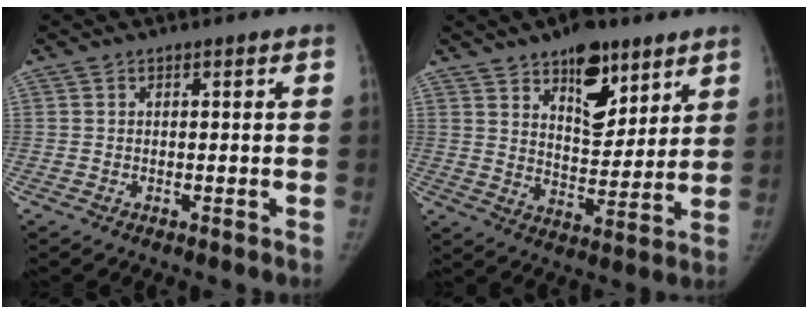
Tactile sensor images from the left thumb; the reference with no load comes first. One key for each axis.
{"total": 13.4, "fx": 8.2, "fy": 6.7, "fz": 8.2, "tx": -0.081, "ty": -0.050, "tz": 0.130}